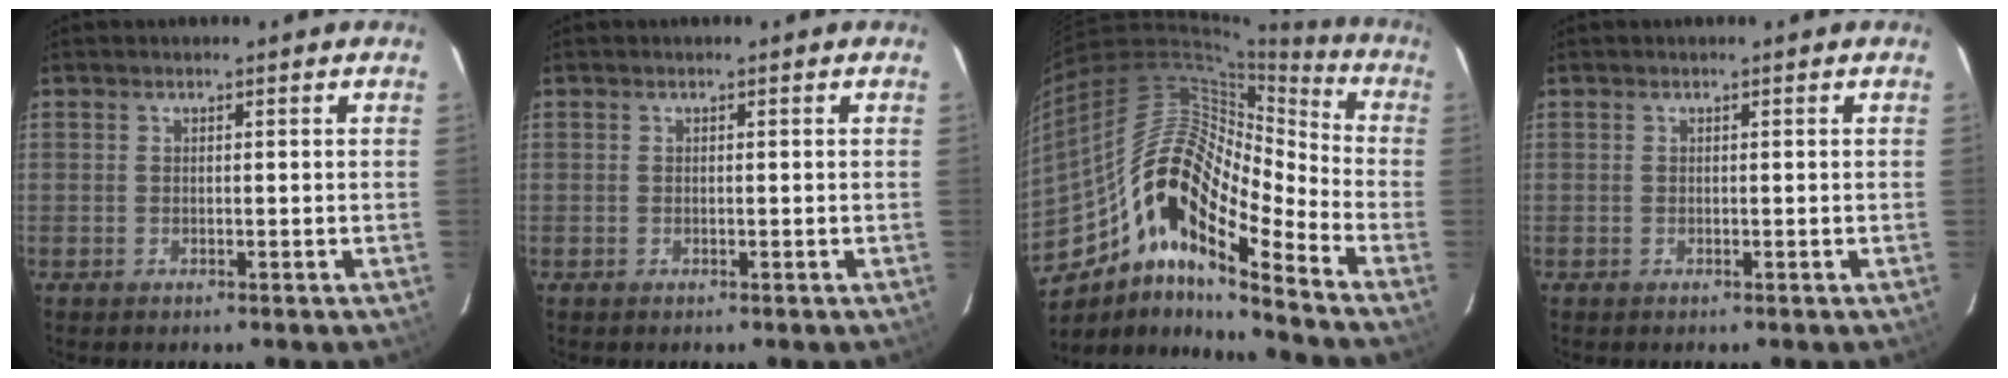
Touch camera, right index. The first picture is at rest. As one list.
[{"total": 0.0}, {"total": 19.3, "force": [-10.0, 5.6, 15.5], "torque": [-0.255, -0.011, -0.203]}, {"total": 0.0}]